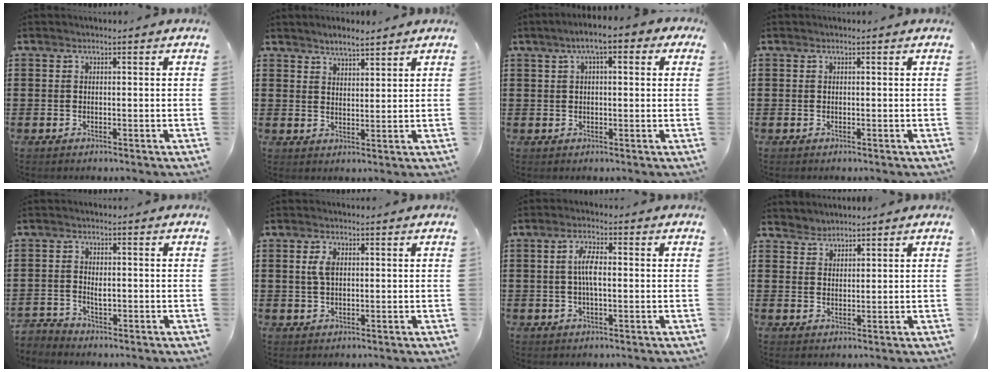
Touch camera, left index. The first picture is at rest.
{"total": 2.7, "force": [2.7, 0.3, 0.2], "torque": [-0.011, -0.002, 0.051]}
{"total": 4.4, "force": [1.3, 1.1, 4.0], "torque": [-0.079, 0.010, 0.018]}
{"total": 0.0}
{"total": 1.5, "force": [-1.0, 0.9, 0.7], "torque": [-0.019, 0.003, -0.022]}
{"total": 3.0, "force": [0.8, 1.5, 2.5], "torque": [-0.056, 0.008, 0.012]}
{"total": 4.4, "force": [0.2, 1.5, 4.1], "torque": [-0.086, 0.001, -0.002]}
{"total": 2.1, "force": [1.9, 0.4, -0.6], "torque": [0.004, -0.001, 0.039]}